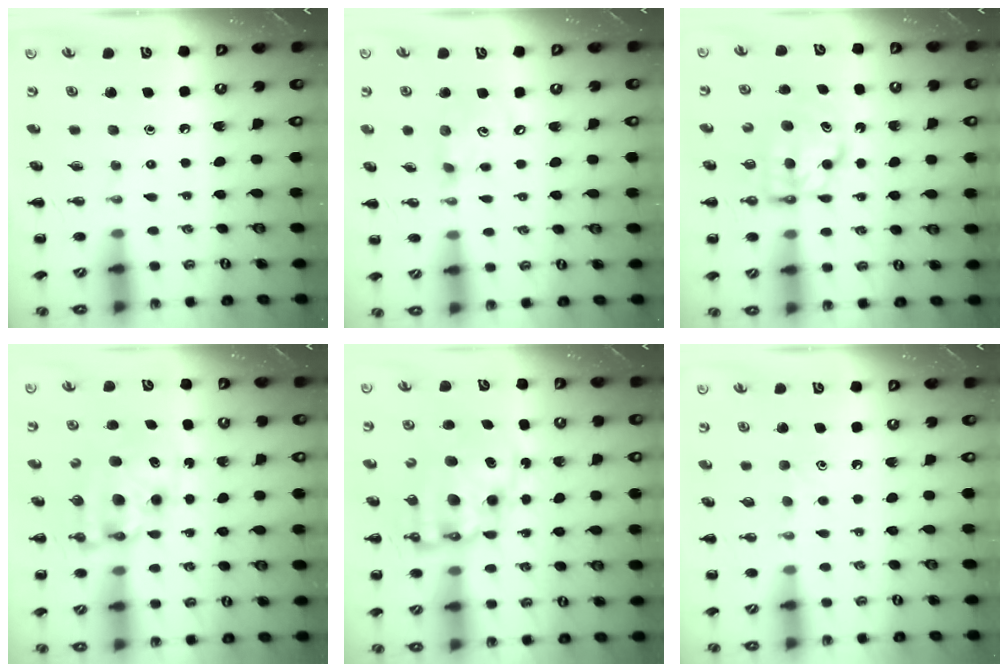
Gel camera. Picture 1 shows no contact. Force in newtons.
{"total": 6.8, "press": 6.7, "slide": 1.2}
{"total": 6.6, "press": 6.6, "slide": 0.5}
{"total": 9.8, "press": 9.3, "slide": 3.1}
{"total": 13.2, "press": 12.8, "slide": 3.1}
{"total": 3.7, "press": 3.5, "slide": 1.1}